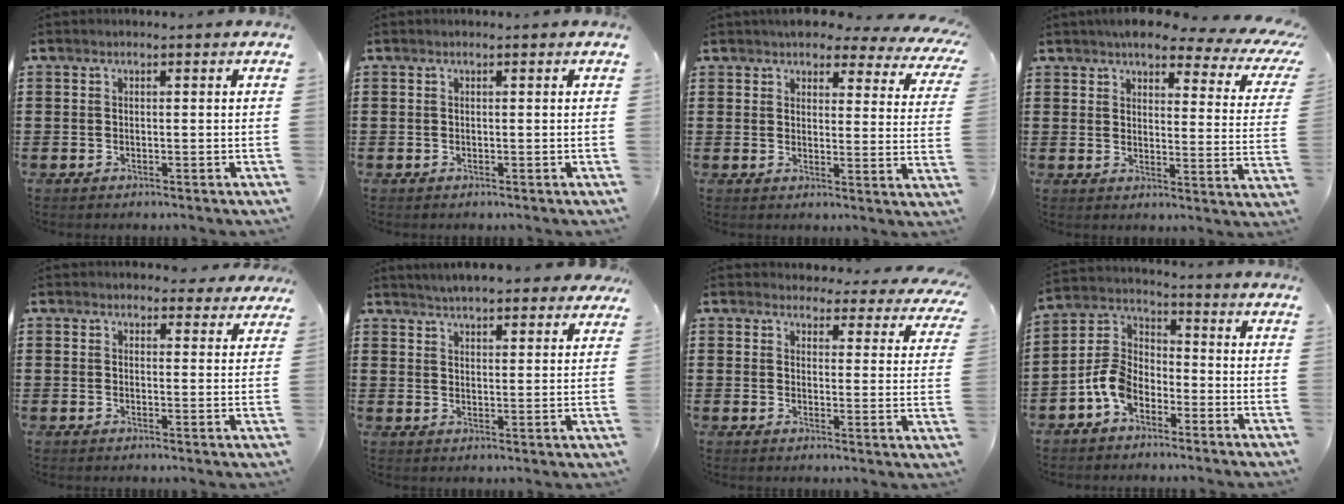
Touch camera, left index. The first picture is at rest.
{"total": 0.0}
{"total": 4.6, "force": [4.2, 1.3, 1.6], "torque": [-0.043, -0.020, 0.070]}
{"total": 6.0, "force": [4.9, 1.9, 3.0], "torque": [-0.066, -0.021, 0.080]}
{"total": 3.2, "force": [3.0, 0.9, 0.6], "torque": [-0.004, -0.011, 0.053]}
{"total": 4.5, "force": [4.5, 0.3, 0.5], "torque": [-0.027, -0.016, 0.081]}
{"total": 3.6, "force": [3.6, 0.6, 0.4], "torque": [-0.020, -0.023, 0.060]}
{"total": 6.9, "force": [-3.9, 4.2, 3.7], "torque": [-0.119, 0.004, -0.089]}